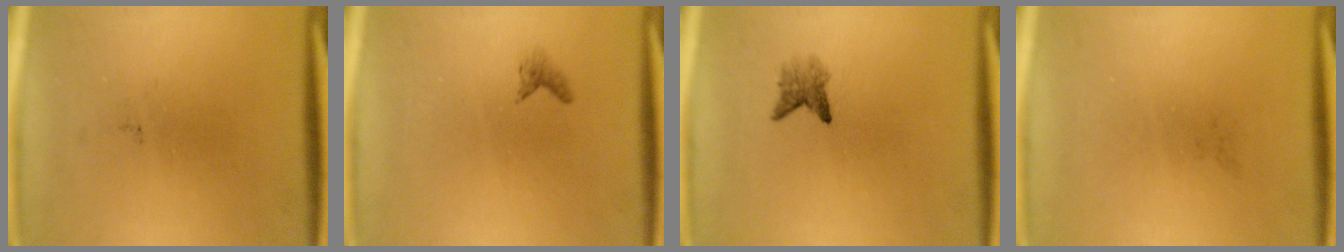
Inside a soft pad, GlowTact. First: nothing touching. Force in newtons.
{"total": 0.7}
{"total": 2.0}
{"total": 0.0}